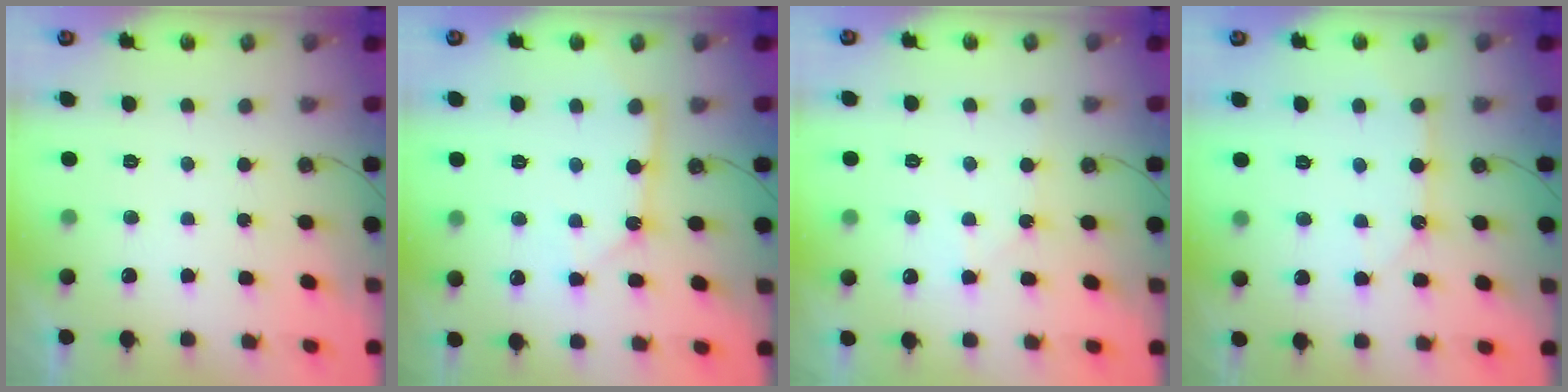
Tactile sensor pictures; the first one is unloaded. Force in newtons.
{"total": 7.6, "press": 7.5, "slide": 0.7}
{"total": 7.2, "press": 7.2, "slide": 0.6}
{"total": 8.0, "press": 8.0, "slide": 0.4}